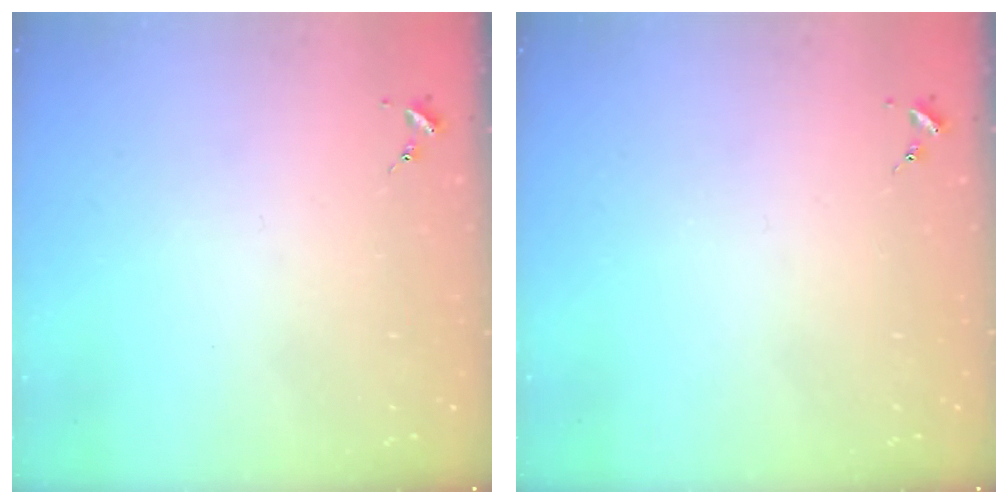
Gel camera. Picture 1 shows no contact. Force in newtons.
{"total": 0.0}